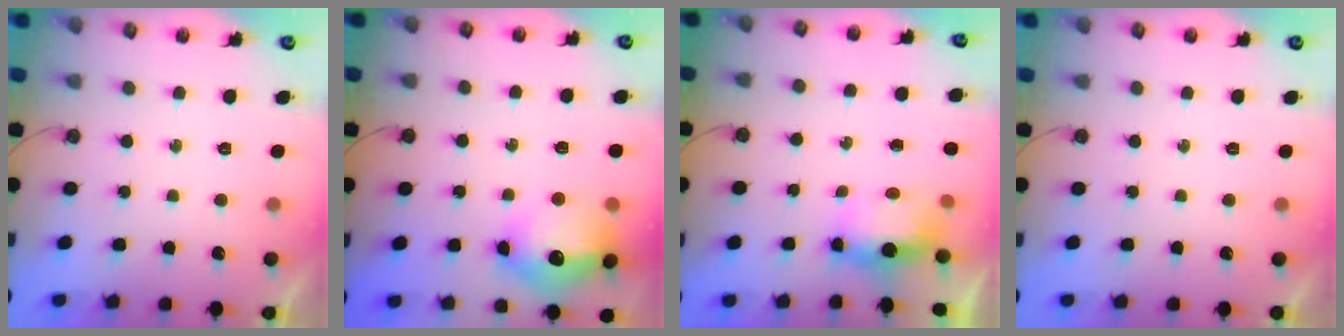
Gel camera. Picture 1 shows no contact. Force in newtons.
{"total": 15.2, "press": 15.1, "slide": 1.6}
{"total": 6.3, "press": 6.2, "slide": 1.0}
{"total": 0.0}